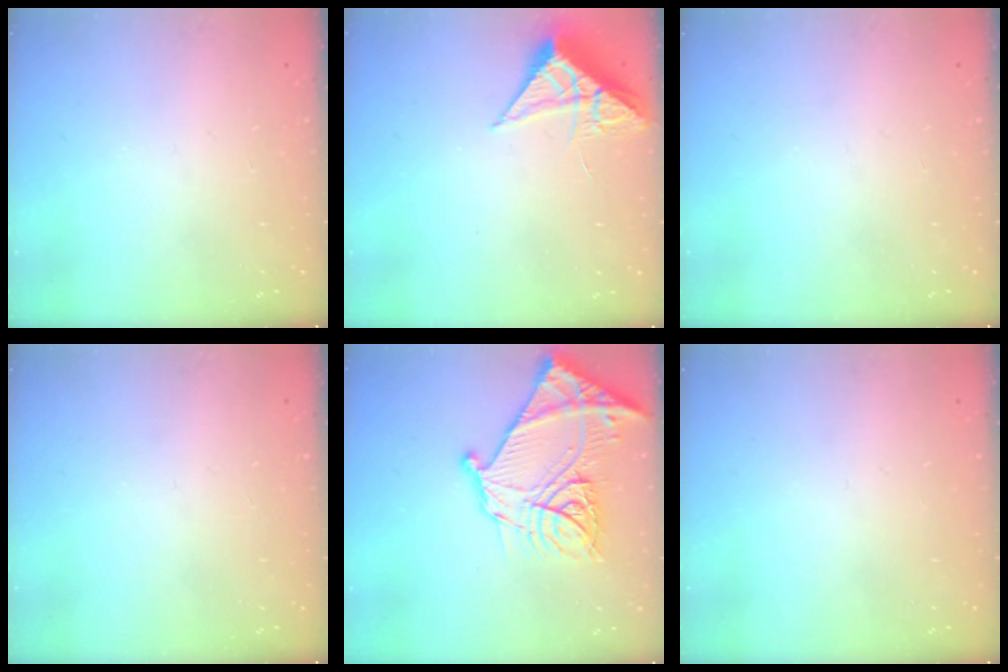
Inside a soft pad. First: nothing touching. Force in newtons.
{"total": 7.0, "press": 7.0, "slide": 0.3}
{"total": 0.0}
{"total": 0.0}
{"total": 25.3, "press": 25.1, "slide": 2.8}
{"total": 0.0}